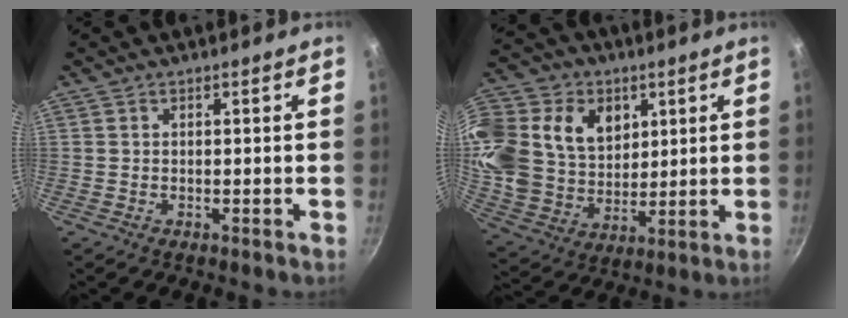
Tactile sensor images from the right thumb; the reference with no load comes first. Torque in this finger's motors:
{"motor_torque": [1.60, 1.59, 0.85, 0.24, 0.28]}